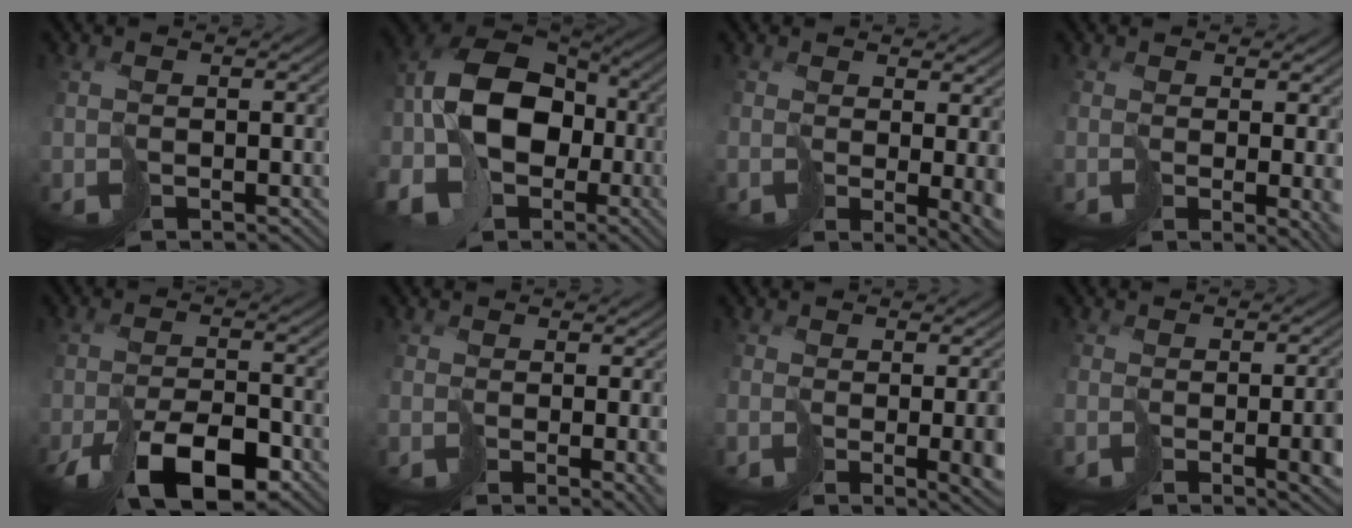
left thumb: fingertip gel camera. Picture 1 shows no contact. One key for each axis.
{"total": 13.7, "fx": -3.5, "fy": 9.8, "fz": 8.9, "tx": -0.191, "ty": -0.014, "tz": -0.067}
{"total": 3.1, "fx": 0.3, "fy": 1.2, "fz": 2.9, "tx": -0.035, "ty": -0.024, "tz": 0.016}
{"total": 2.8, "fx": -0.1, "fy": 0.4, "fz": 2.8, "tx": -0.037, "ty": -0.019, "tz": 0.015}
{"total": 7.7, "fx": -4.5, "fy": 2.7, "fz": 5.7, "tx": -0.095, "ty": -0.004, "tz": -0.068}
{"total": 2.3, "fx": -0.5, "fy": 0.2, "fz": 2.2, "tx": -0.024, "ty": -0.018, "tz": 0.007}
{"total": 4.7, "fx": -0.8, "fy": 1.1, "fz": 4.5, "tx": -0.053, "ty": -0.030, "tz": 0.020}
{"total": 4.6, "fx": -1.6, "fy": 0.9, "fz": 4.3, "tx": -0.054, "ty": -0.018, "tz": -0.008}